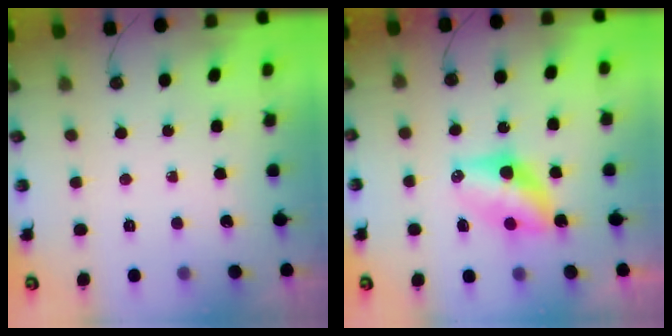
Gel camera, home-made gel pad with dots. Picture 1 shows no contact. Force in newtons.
{"total": 7.6, "press": 7.6, "slide": 0.7}